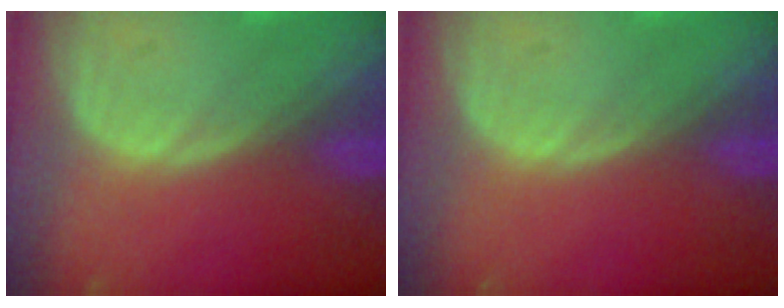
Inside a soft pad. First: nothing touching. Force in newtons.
{"total": 0.0}